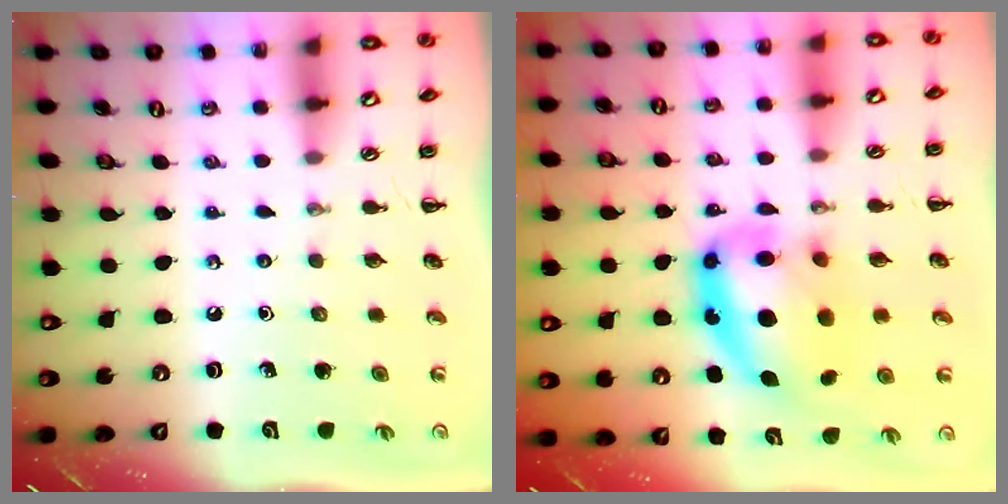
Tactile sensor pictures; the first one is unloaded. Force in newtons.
{"total": 12.9, "press": 12.6, "slide": 3.0}